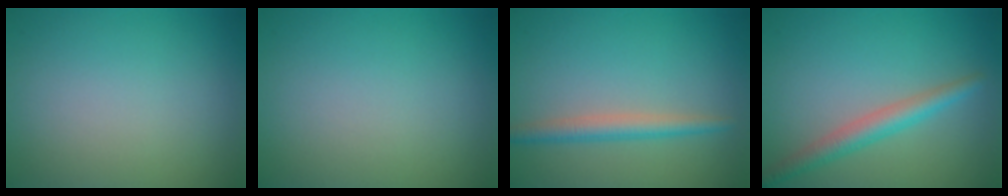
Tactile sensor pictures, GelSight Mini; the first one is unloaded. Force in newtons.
{"total": 0.0}
{"total": 2.4, "press": 2.4, "slide": 0.1}
{"total": 2.9, "press": 2.9, "slide": 0.2}